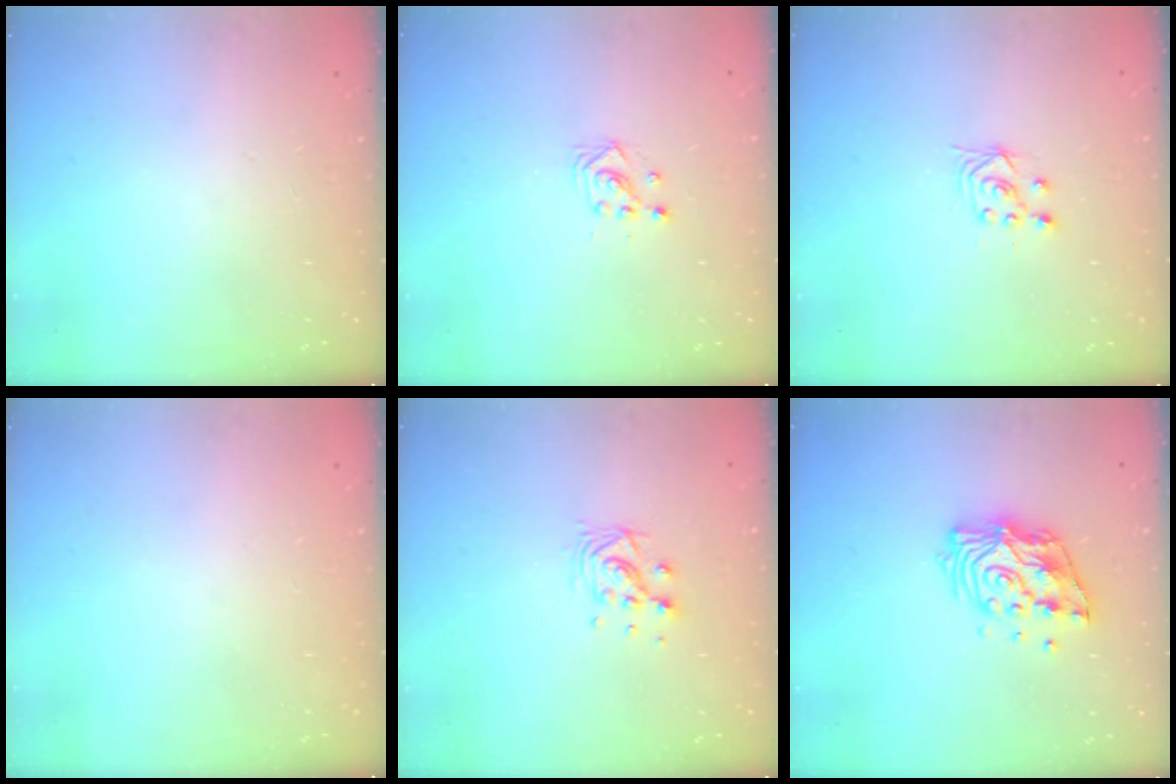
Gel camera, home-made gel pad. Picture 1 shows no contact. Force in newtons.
{"total": 3.0, "press": 3.0, "slide": 0.4}
{"total": 2.5, "press": 2.2, "slide": 1.2}
{"total": 0.0}
{"total": 7.0, "press": 7.0, "slide": 0.2}
{"total": 13.0, "press": 12.9, "slide": 1.1}